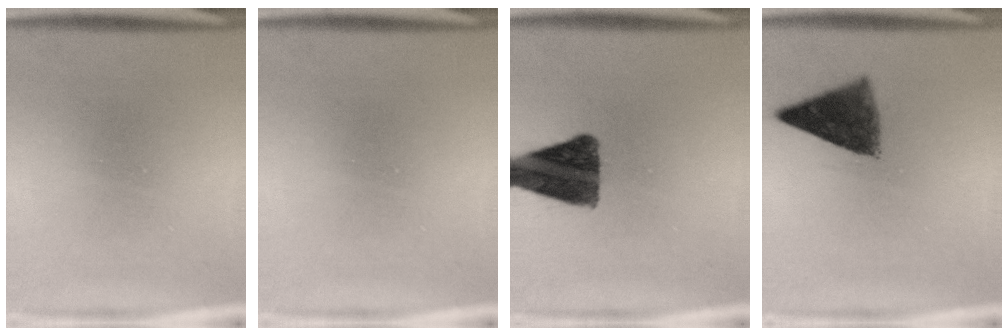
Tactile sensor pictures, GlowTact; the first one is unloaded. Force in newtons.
{"total": 0.0}
{"total": 12.3}
{"total": 7.5}